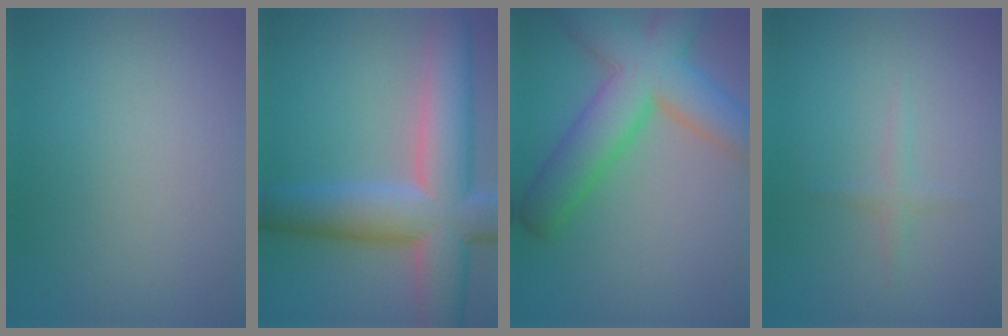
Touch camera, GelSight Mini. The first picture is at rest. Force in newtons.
{"total": 11.1, "press": 11.0, "slide": 0.5}
{"total": 9.0, "press": 9.0, "slide": 0.4}
{"total": 1.1, "press": 1.1, "slide": 0.1}